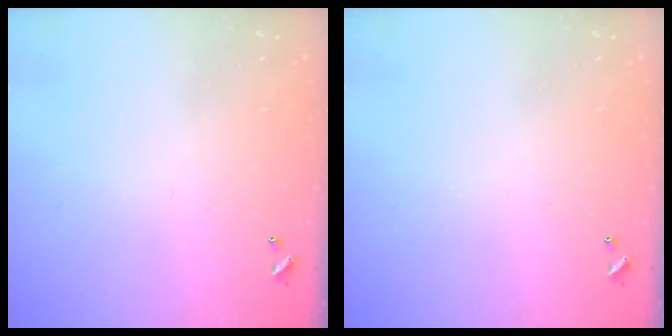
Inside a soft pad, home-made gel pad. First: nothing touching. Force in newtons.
{"total": 0.0}